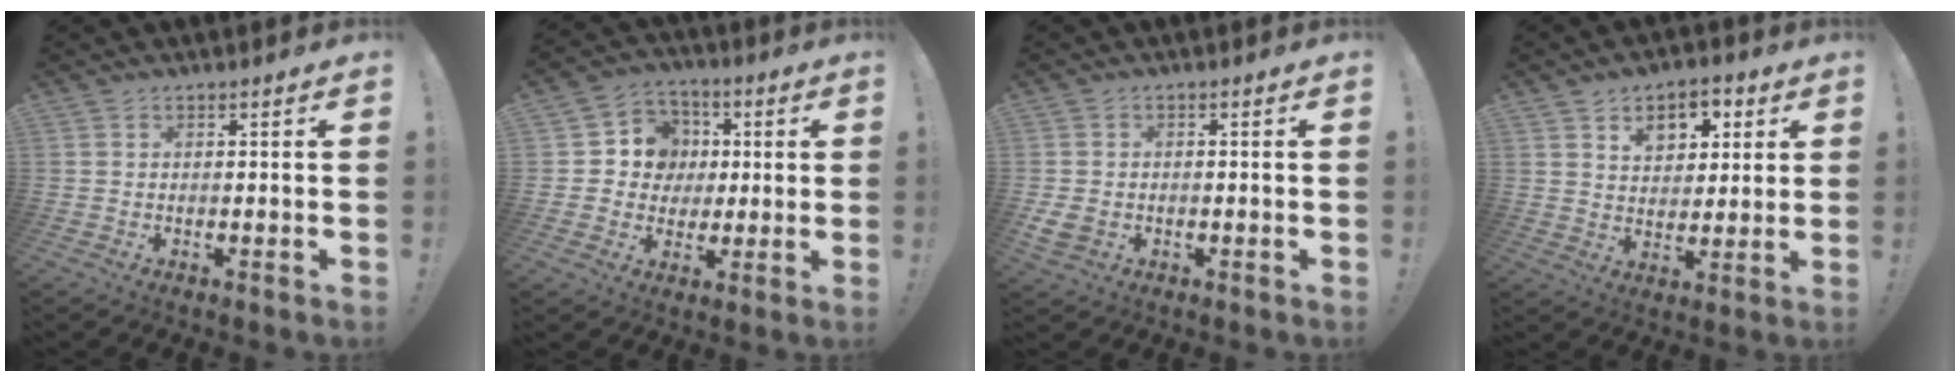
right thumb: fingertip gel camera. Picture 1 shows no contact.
{"total": 10.2, "force": [0.3, 9.8, 2.8], "torque": [-0.029, 0.004, 0.016]}
{"total": 4.4, "force": [-0.9, 3.3, 2.8], "torque": [-0.059, -0.001, -0.014]}
{"total": 9.2, "force": [4.5, 6.4, 4.8], "torque": [-0.057, -0.019, 0.082]}